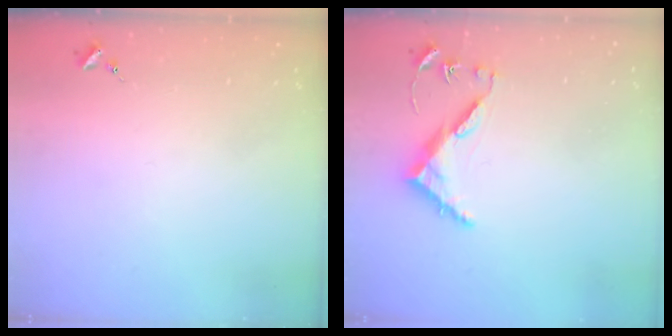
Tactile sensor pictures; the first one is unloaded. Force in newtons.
{"total": 8.2, "press": 8.1, "slide": 0.6}